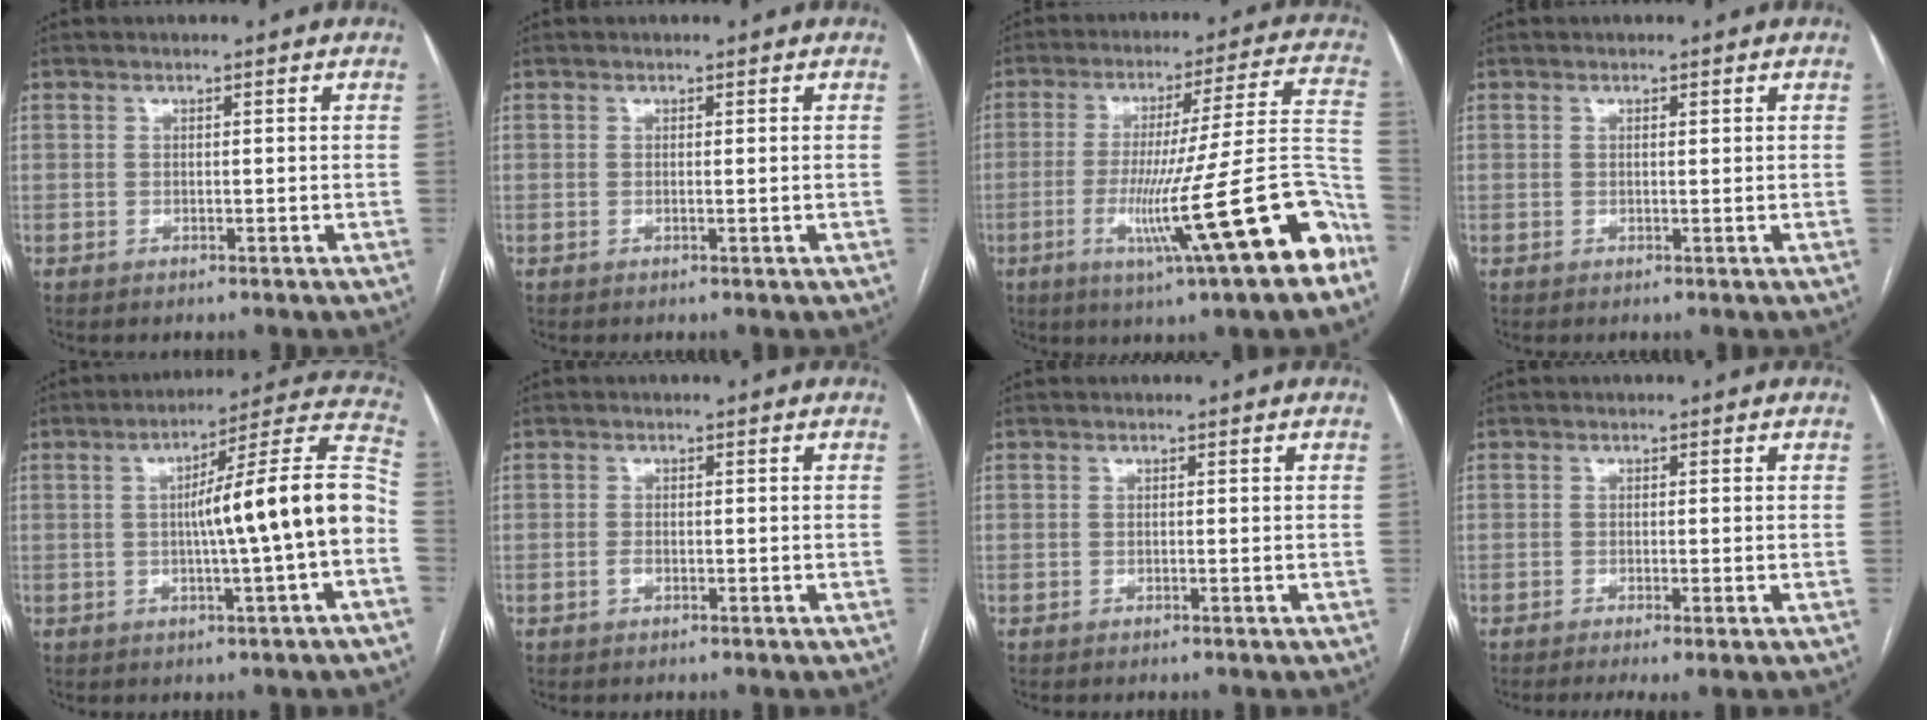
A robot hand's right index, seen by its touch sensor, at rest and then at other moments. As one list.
[{"total": 0.0}, {"total": 21.4, "force": [-9.7, -0.7, 19.0], "torque": [-0.244, -0.011, -0.147]}, {"total": 0.5, "force": [0.3, 0.1, 0.5], "torque": [-0.010, -0.001, 0.004]}, {"total": 15.0, "force": [-1.5, -0.2, 14.9], "torque": [-0.214, 0.030, -0.026]}, {"total": 0.9, "force": [-0.4, 0.4, 0.7], "torque": [-0.014, 0.002, -0.005]}, {"total": 0.0}, {"total": 2.4, "force": [-1.2, 0.1, 2.1], "torque": [-0.033, -0.010, -0.019]}]